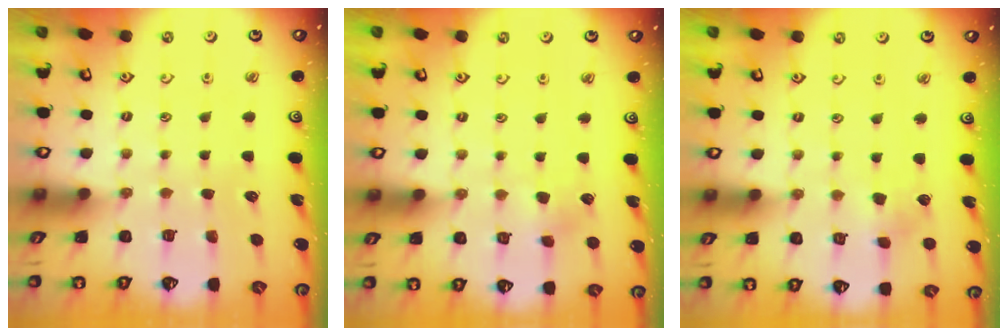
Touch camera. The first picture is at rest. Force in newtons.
{"total": 4.8, "press": 4.8, "slide": 0.6}
{"total": 3.4, "press": 3.3, "slide": 0.4}